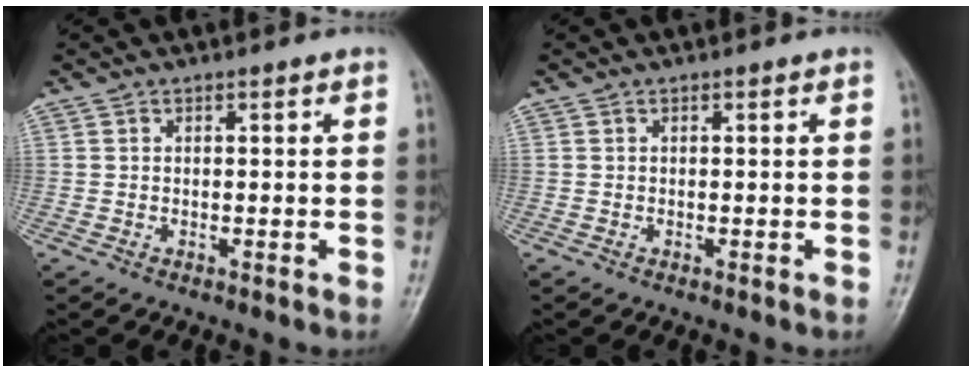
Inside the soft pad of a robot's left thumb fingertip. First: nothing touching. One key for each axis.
{"total": 0.0}